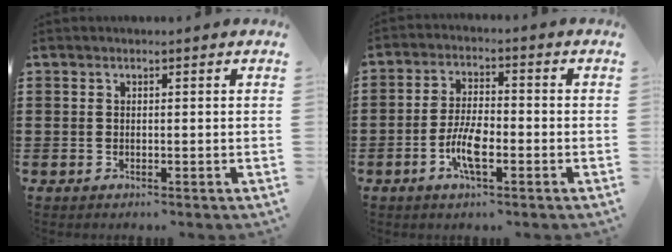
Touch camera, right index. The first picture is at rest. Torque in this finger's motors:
{"motor_torque": [2.14, 0.00, 0.23, 0.06]}